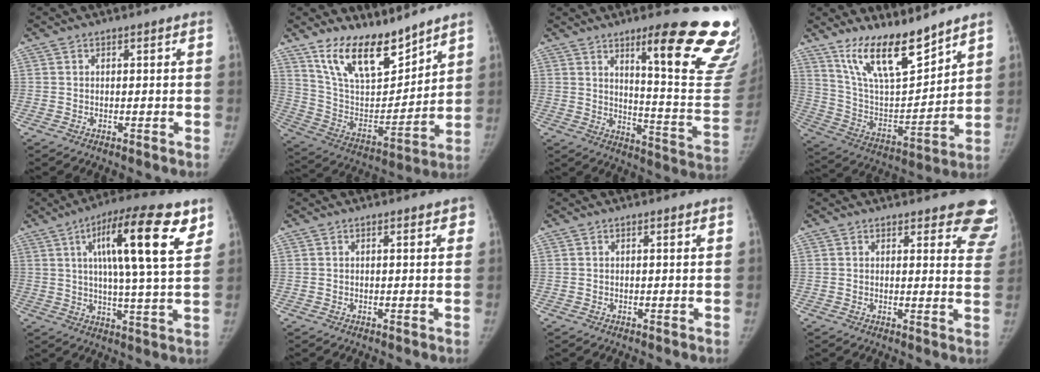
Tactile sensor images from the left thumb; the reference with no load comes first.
{"total": 17.5, "force": [13.1, 7.6, 8.8], "torque": [-0.108, -0.077, 0.246]}
{"total": 24.9, "force": [14.9, 4.3, 19.4], "torque": [-0.193, -0.090, 0.204]}
{"total": 16.7, "force": [12.7, 5.1, 9.7], "torque": [-0.134, -0.077, 0.239]}
{"total": 18.5, "force": [7.8, 4.1, 16.3], "torque": [-0.235, -0.014, 0.115]}
{"total": 1.8, "force": [0.8, 0.8, 1.4], "torque": [-0.009, 0.001, 0.007]}
{"total": 0.5, "force": [0.3, 0.1, 0.5], "torque": [-0.007, 0.001, 0.002]}
{"total": 10.3, "force": [9.0, 3.4, 3.8], "torque": [0.009, -0.052, 0.071]}